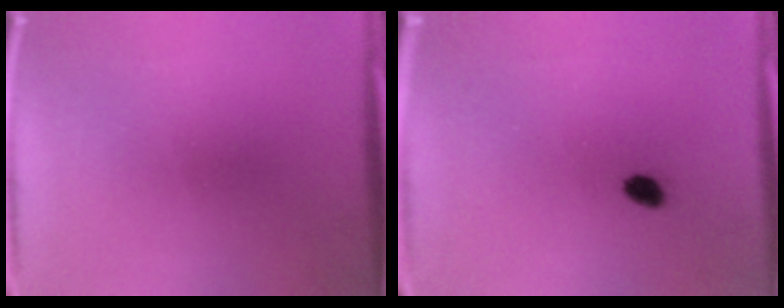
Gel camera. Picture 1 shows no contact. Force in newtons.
{"total": 2.0}